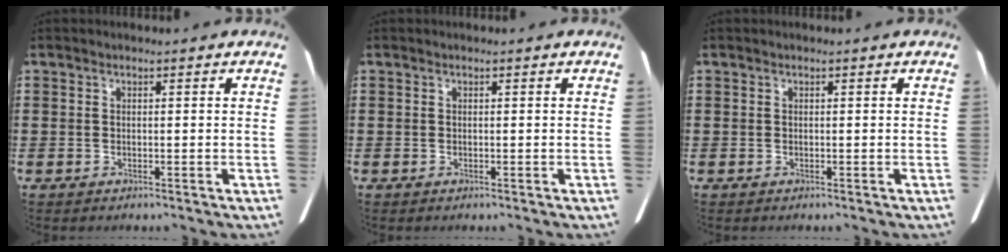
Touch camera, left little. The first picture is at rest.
{"total": 0.0}
{"total": 0.0}